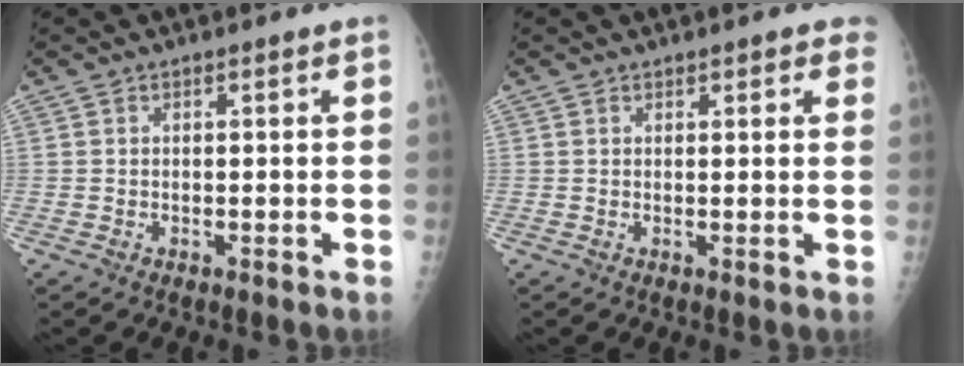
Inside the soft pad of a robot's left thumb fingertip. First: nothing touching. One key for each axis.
{"total": 3.1, "fx": 2.2, "fy": 1.2, "fz": 1.8, "tx": 0.000, "ty": 0.000, "tz": 0.023}